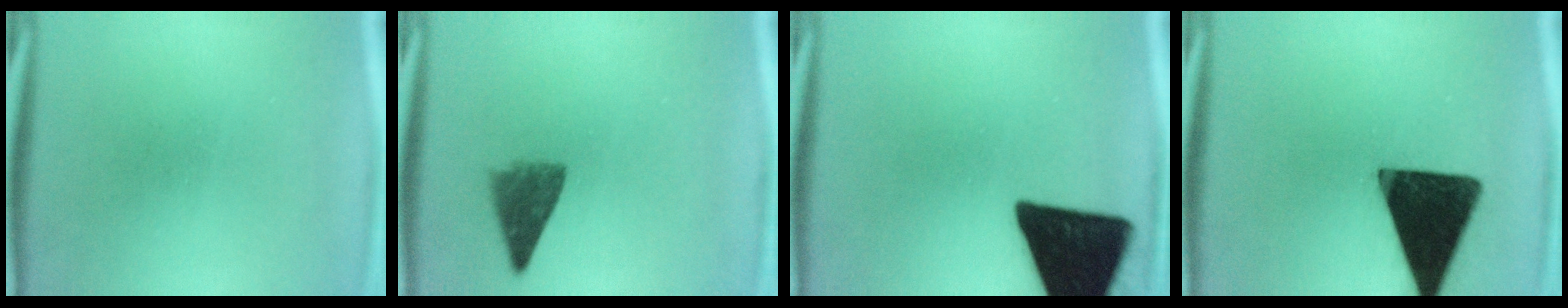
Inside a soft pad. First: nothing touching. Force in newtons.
{"total": 4.6}
{"total": 19.1}
{"total": 19.2}